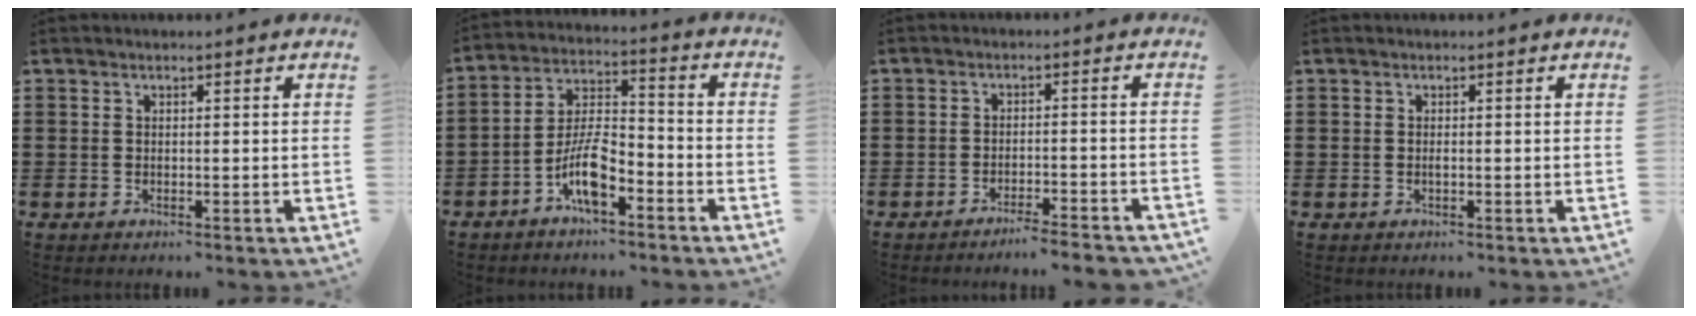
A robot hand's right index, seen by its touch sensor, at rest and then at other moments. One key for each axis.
{"total": 7.9, "fx": -4.6, "fy": 2.7, "fz": 5.8, "tx": -0.129, "ty": 0.004, "tz": -0.089}
{"total": 3.2, "fx": -3.0, "fy": -0.5, "fz": 0.9, "tx": -0.018, "ty": -0.005, "tz": -0.060}
{"total": 0.5, "fx": -0.1, "fy": 0.1, "fz": 0.5, "tx": -0.011, "ty": -0.003, "tz": -0.001}